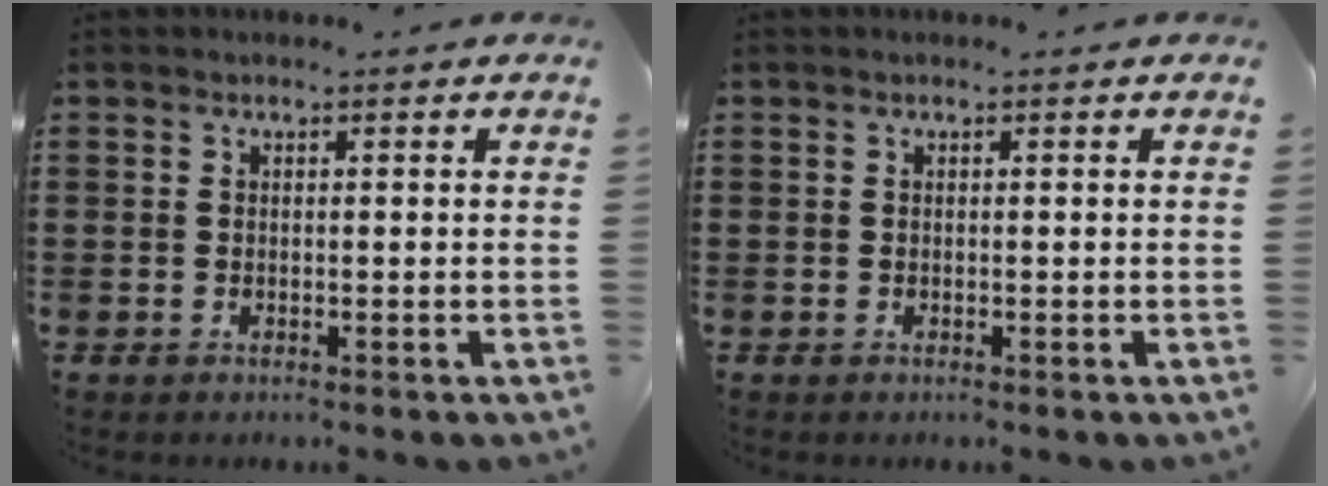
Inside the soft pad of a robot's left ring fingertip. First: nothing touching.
{"total": 0.0}